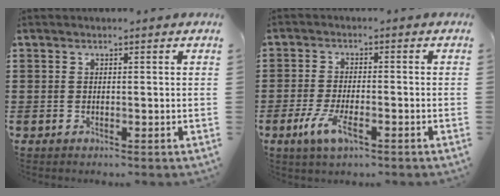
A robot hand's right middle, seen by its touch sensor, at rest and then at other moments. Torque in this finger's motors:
{"motor_torque": [0.13, 0.25, 0.18, 0.11]}